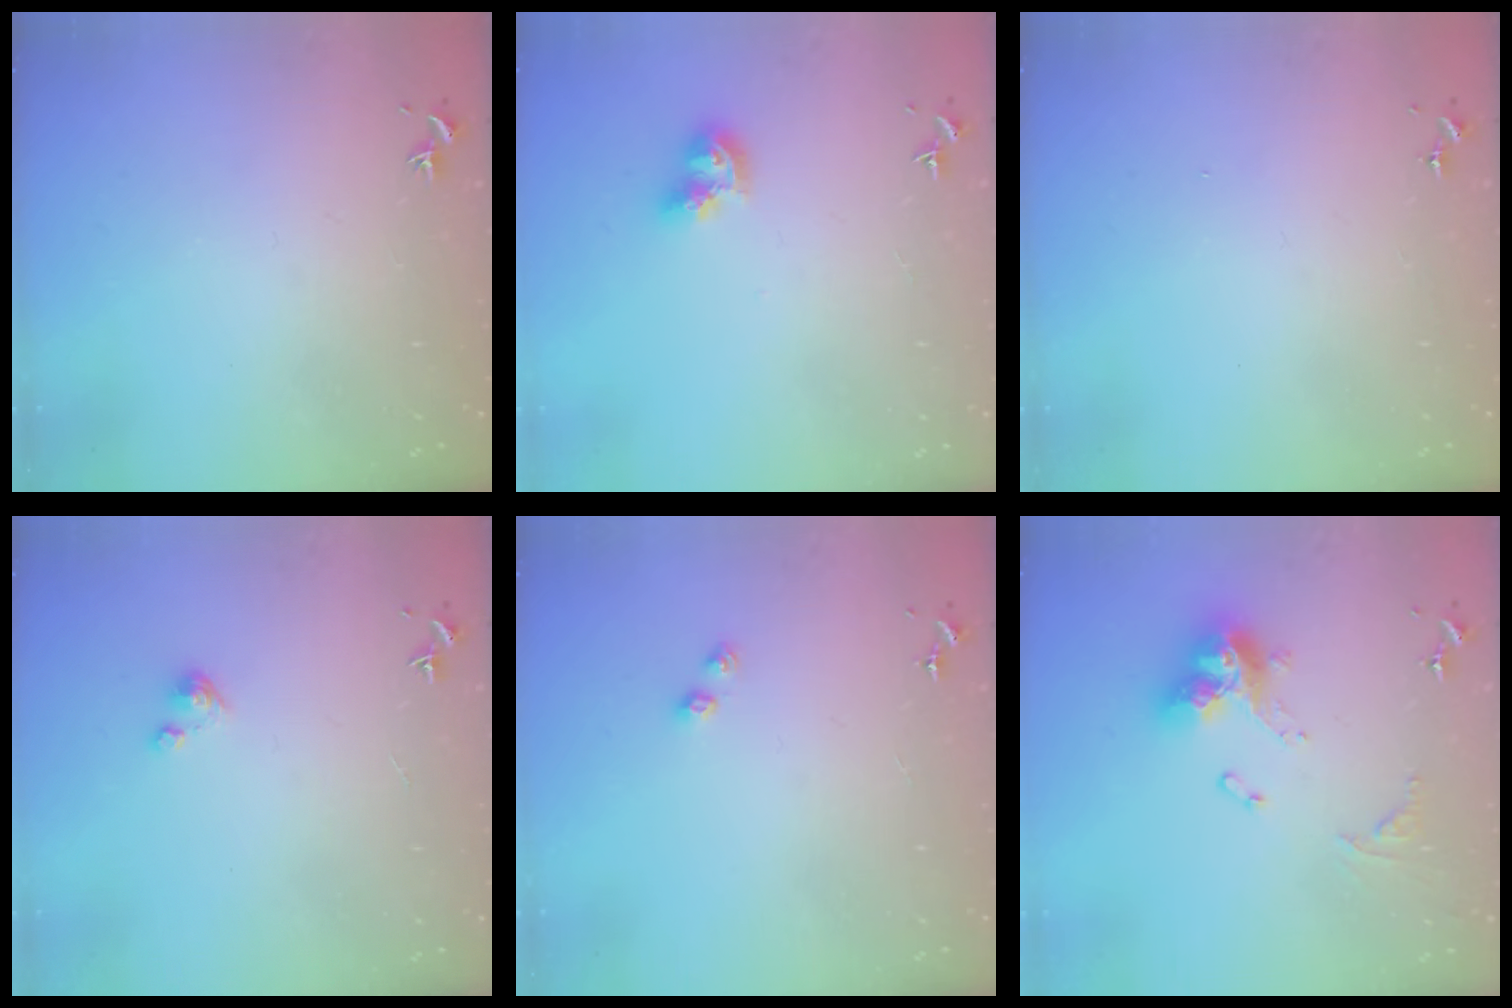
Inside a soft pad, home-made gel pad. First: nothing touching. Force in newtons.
{"total": 9.3, "press": 9.2, "slide": 1.2}
{"total": 0.0}
{"total": 3.3, "press": 3.2, "slide": 0.3}
{"total": 3.2, "press": 3.2, "slide": 0.6}
{"total": 14.6, "press": 14.6, "slide": 1.1}